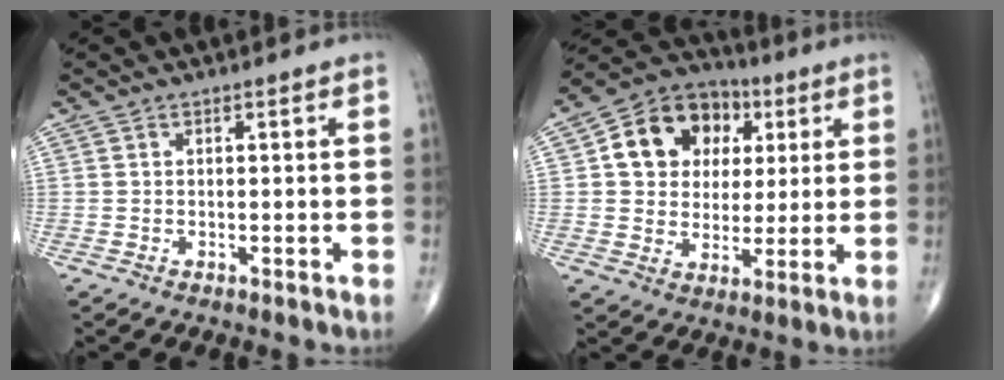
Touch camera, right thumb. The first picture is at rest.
{"total": 14.8, "force": [3.9, 12.1, 7.6], "torque": [-0.090, 0.006, 0.061]}